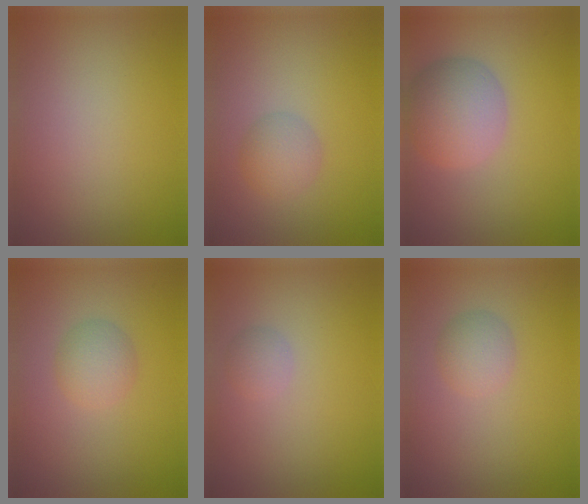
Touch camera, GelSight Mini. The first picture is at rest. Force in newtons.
{"total": 2.2, "press": 2.2, "slide": 0.1}
{"total": 5.5, "press": 5.5, "slide": 0.3}
{"total": 2.3, "press": 2.3, "slide": 0.1}
{"total": 1.2, "press": 1.2, "slide": 0.1}
{"total": 2.0, "press": 2.0, "slide": 0.1}